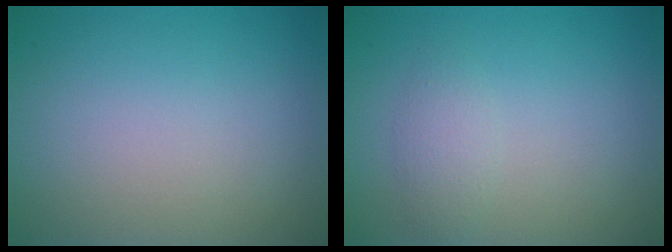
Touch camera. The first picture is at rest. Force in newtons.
{"total": 1.6, "press": 1.6, "slide": 0.1}